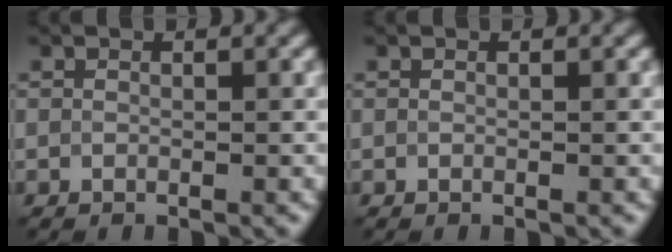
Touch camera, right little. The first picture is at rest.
{"total": 0.0}